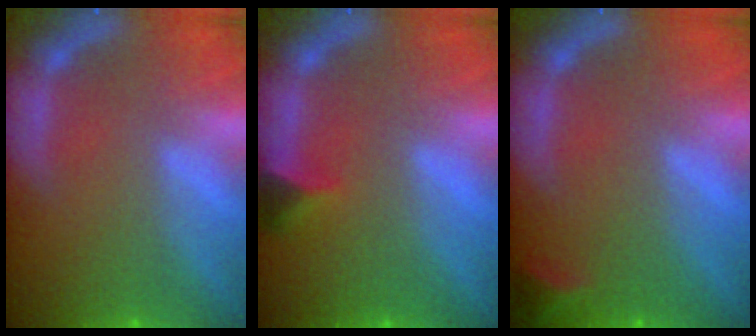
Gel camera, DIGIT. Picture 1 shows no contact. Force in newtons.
{"total": 1.9}
{"total": 1.9}